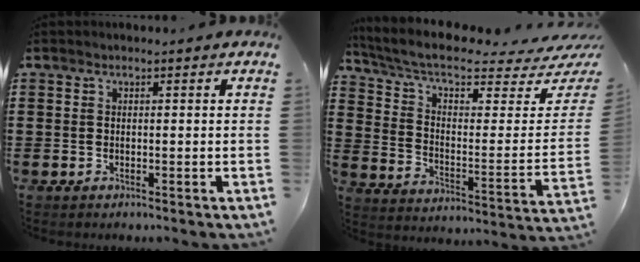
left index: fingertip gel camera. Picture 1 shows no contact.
{"total": 7.3, "force": [5.3, 1.8, 4.6], "torque": [-0.104, -0.048, 0.089]}